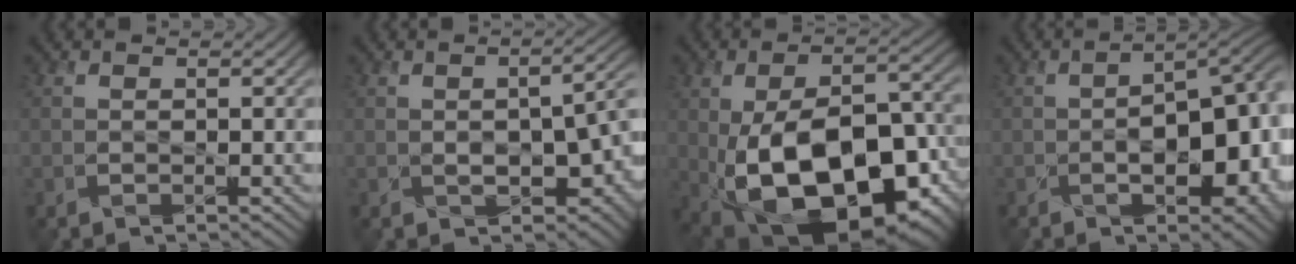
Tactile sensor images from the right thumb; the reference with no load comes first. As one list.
[{"total": 11.1, "force": [-2.4, 6.4, 8.8], "torque": [-0.104, -0.021, -0.025]}, {"total": 20.6, "force": [-6.0, 11.2, 16.2], "torque": [-0.257, -0.041, -0.067]}, {"total": 10.4, "force": [-2.1, 4.8, 9.0], "torque": [-0.129, -0.017, -0.025]}]